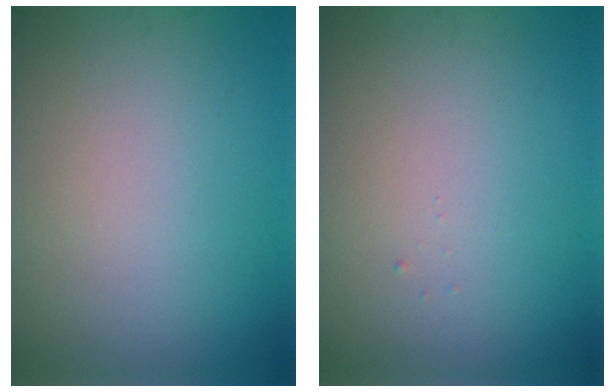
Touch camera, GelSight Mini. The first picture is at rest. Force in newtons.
{"total": 0.0}